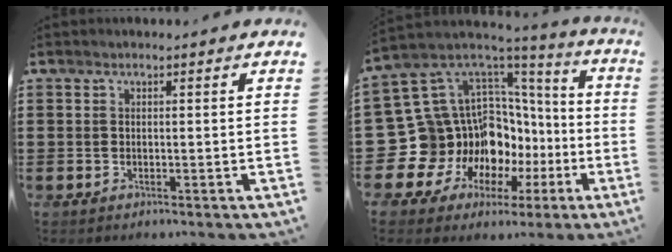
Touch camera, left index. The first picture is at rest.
{"total": 17.6, "force": [-4.8, 15.0, 8.0], "torque": [-0.194, -0.044, -0.034]}